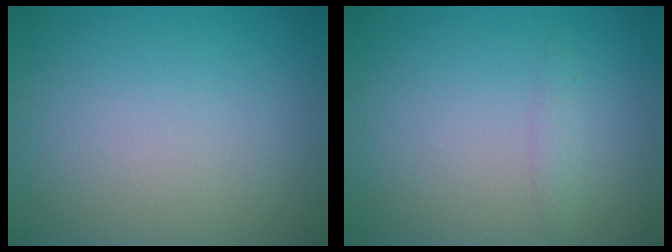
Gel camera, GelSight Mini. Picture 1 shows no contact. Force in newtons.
{"total": 1.0, "press": 1.0, "slide": 0.0}